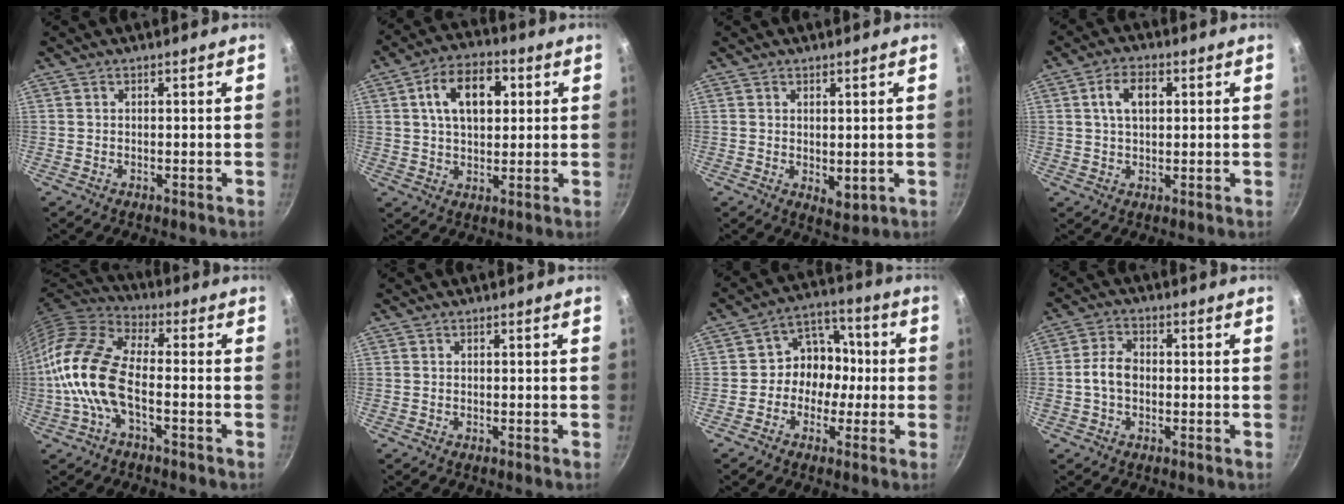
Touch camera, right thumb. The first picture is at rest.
{"total": 11.6, "force": [3.0, 7.3, 8.6], "torque": [-0.116, 0.011, 0.042]}
{"total": 3.4, "force": [0.6, 2.0, 2.7], "torque": [-0.036, -0.017, 0.012]}
{"total": 5.9, "force": [1.5, 3.6, 4.4], "torque": [-0.066, 0.009, 0.023]}
{"total": 14.4, "force": [-3.2, 7.0, 12.2], "torque": [-0.246, 0.037, -0.081]}
{"total": 0.0}
{"total": 9.1, "force": [-1.1, 7.8, 4.6], "torque": [-0.018, 0.037, -0.033]}
{"total": 4.9, "force": [-0.8, 3.4, 3.5], "torque": [-0.060, 0.022, -0.022]}